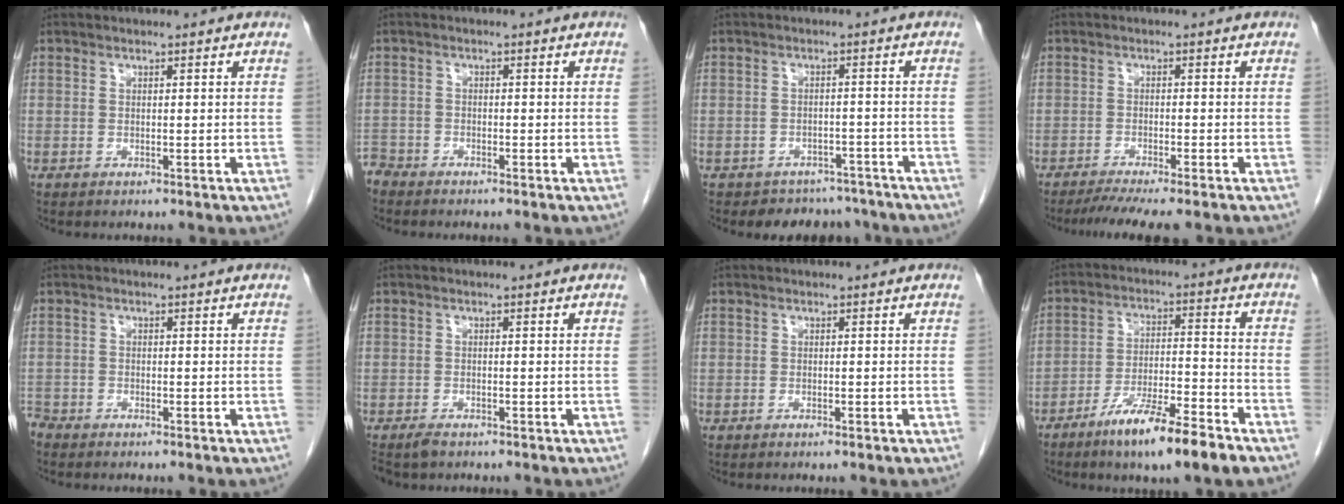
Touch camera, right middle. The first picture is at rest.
{"total": 2.1, "force": [-2.1, 0.3, -0.3], "torque": [0.008, -0.006, -0.040]}
{"total": 6.8, "force": [-5.9, 3.3, 0.7], "torque": [0.010, 0.008, -0.073]}
{"total": 6.2, "force": [-5.2, -0.4, 3.4], "torque": [-0.041, -0.013, -0.082]}
{"total": 1.6, "force": [-1.5, 0.2, 0.0], "torque": [0.000, -0.004, -0.028]}
{"total": 2.5, "force": [-2.1, 0.9, 1.1], "torque": [-0.025, -0.006, -0.034]}
{"total": 0.7, "force": [-0.5, 0.1, 0.6], "torque": [-0.013, 0.000, -0.005]}
{"total": 11.2, "force": [-7.6, 0.7, 8.2], "torque": [-0.142, -0.016, -0.133]}